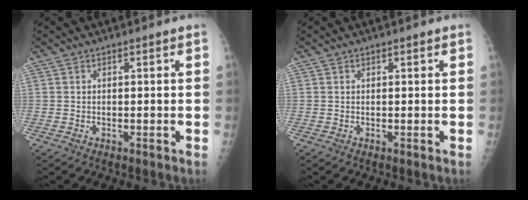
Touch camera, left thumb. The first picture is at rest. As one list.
[{"total": 0.0}]